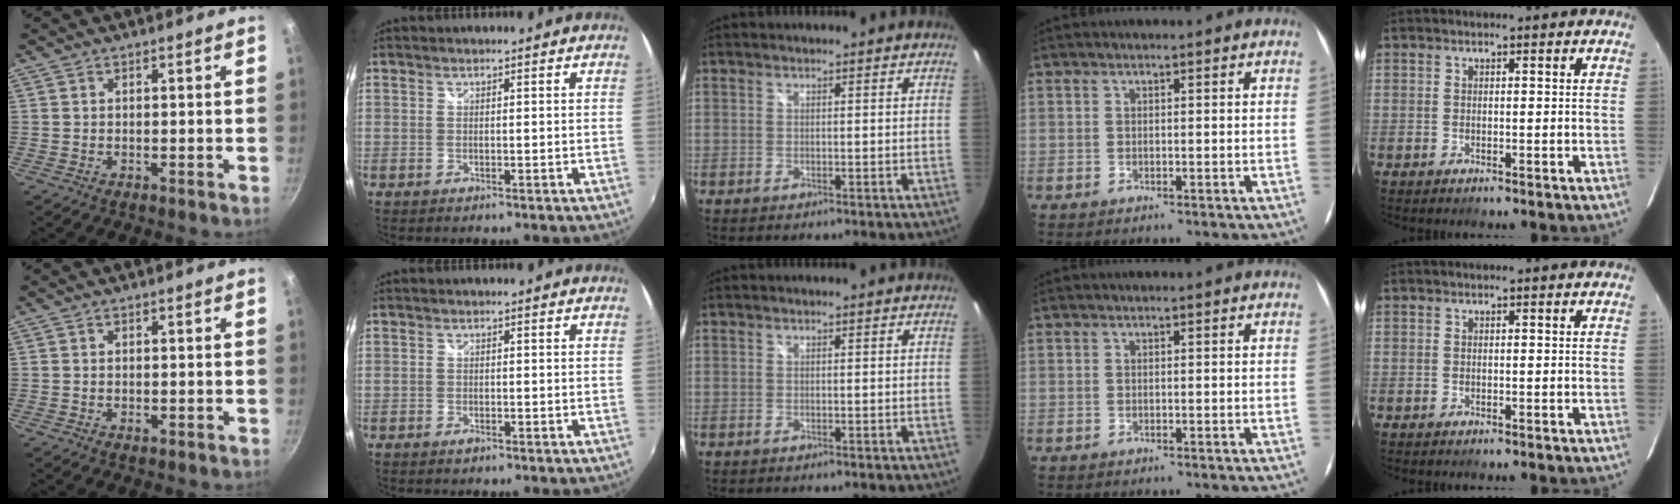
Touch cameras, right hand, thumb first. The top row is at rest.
{"thumb": {"total": 1.0, "force": [-0.3, 0.5, 0.8], "torque": [-0.013, 0.001, -0.004]}, "index": {"total": 1.1, "force": [-0.8, 0.6, 0.4], "torque": [-0.008, -0.002, -0.017]}}